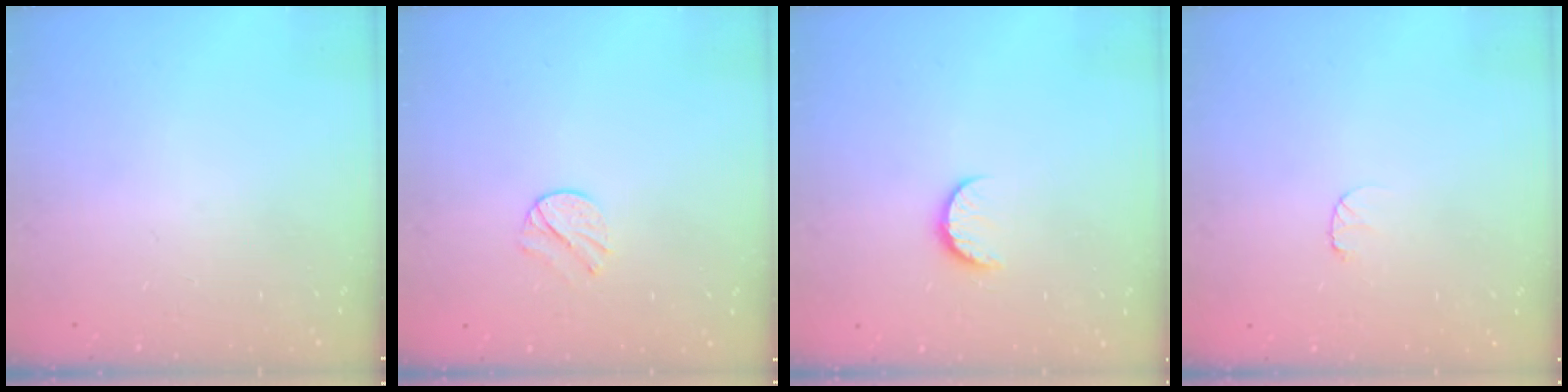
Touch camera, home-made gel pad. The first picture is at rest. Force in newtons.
{"total": 5.0, "press": 5.0, "slide": 0.5}
{"total": 6.4, "press": 6.3, "slide": 0.6}
{"total": 3.1, "press": 3.1, "slide": 0.3}